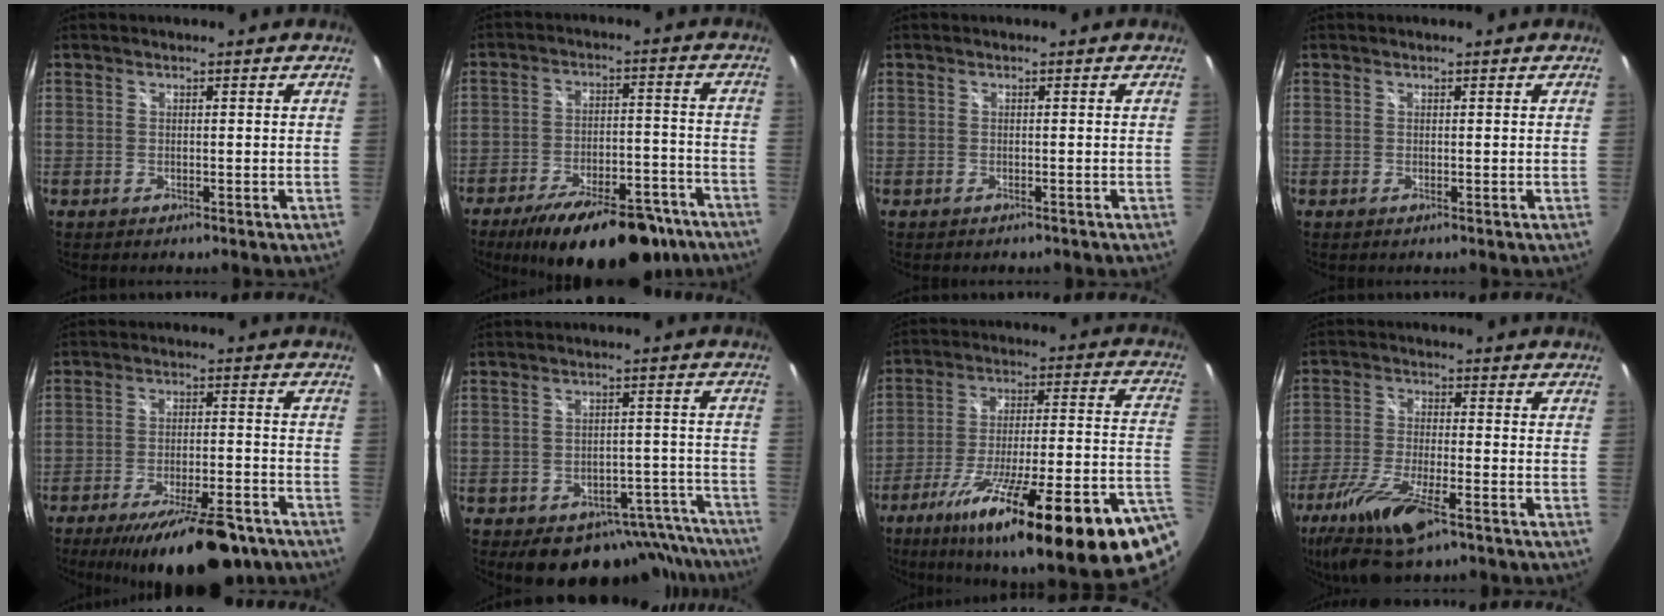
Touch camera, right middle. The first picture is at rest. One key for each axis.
{"total": 22.0, "fx": -16.5, "fy": 7.8, "fz": 12.2, "tx": -0.196, "ty": -0.013, "tz": -0.225}
{"total": 1.2, "fx": -1.0, "fy": 0.6, "fz": 0.4, "tx": -0.011, "ty": -0.004, "tz": -0.013}
{"total": 0.0}
{"total": 17.9, "fx": -13.4, "fy": 5.4, "fz": 10.5, "tx": -0.177, "ty": -0.028, "tz": -0.190}
{"total": 15.8, "fx": -12.8, "fy": 8.0, "fz": 4.7, "tx": -0.060, "ty": 0.040, "tz": -0.131}
{"total": 31.6, "fx": -16.7, "fy": 5.4, "fz": 26.3, "tx": -0.375, "ty": -0.056, "tz": -0.242}
{"total": 13.7, "fx": -8.6, "fy": 3.9, "fz": 10.0, "tx": -0.221, "ty": -0.038, "tz": -0.165}